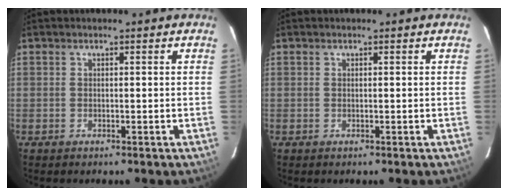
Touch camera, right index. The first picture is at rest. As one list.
[{"total": 0.0}]